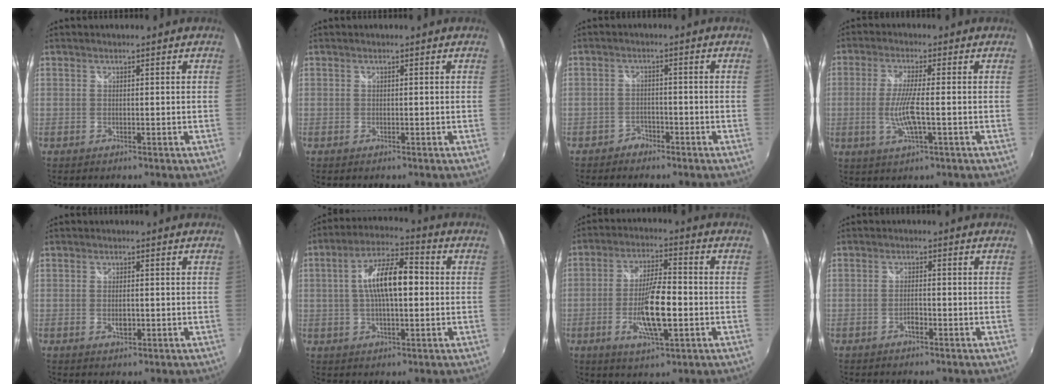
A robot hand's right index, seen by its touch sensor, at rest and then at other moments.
{"total": 0.0}
{"total": 2.7, "force": [-2.1, 1.6, 0.1], "torque": [-0.008, 0.009, -0.037]}
{"total": 6.9, "force": [-1.3, 0.6, 6.8], "torque": [-0.134, -0.010, -0.026]}
{"total": 2.3, "force": [-0.5, 1.2, 1.9], "torque": [-0.033, -0.003, -0.007]}
{"total": 11.1, "force": [0.6, 4.0, 10.3], "torque": [-0.187, 0.017, 0.008]}
{"total": 11.0, "force": [-3.0, 2.5, 10.3], "torque": [-0.197, -0.007, -0.053]}
{"total": 1.8, "force": [-1.1, 0.6, 1.3], "torque": [-0.030, 0.002, -0.022]}